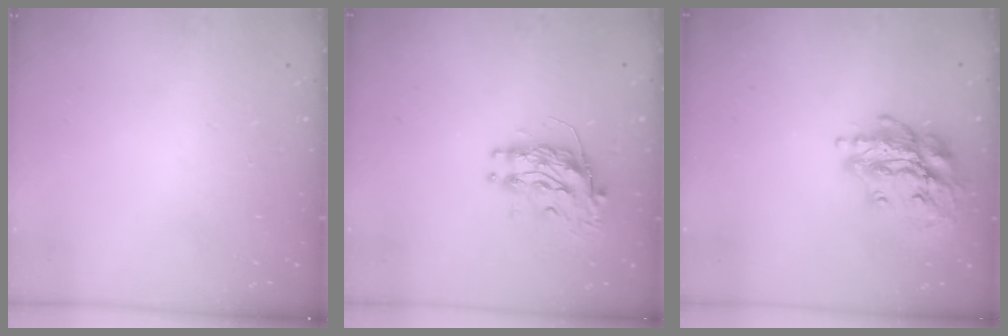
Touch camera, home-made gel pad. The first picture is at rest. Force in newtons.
{"total": 10.4, "press": 10.4, "slide": 0.9}
{"total": 16.4, "press": 16.4, "slide": 0.6}